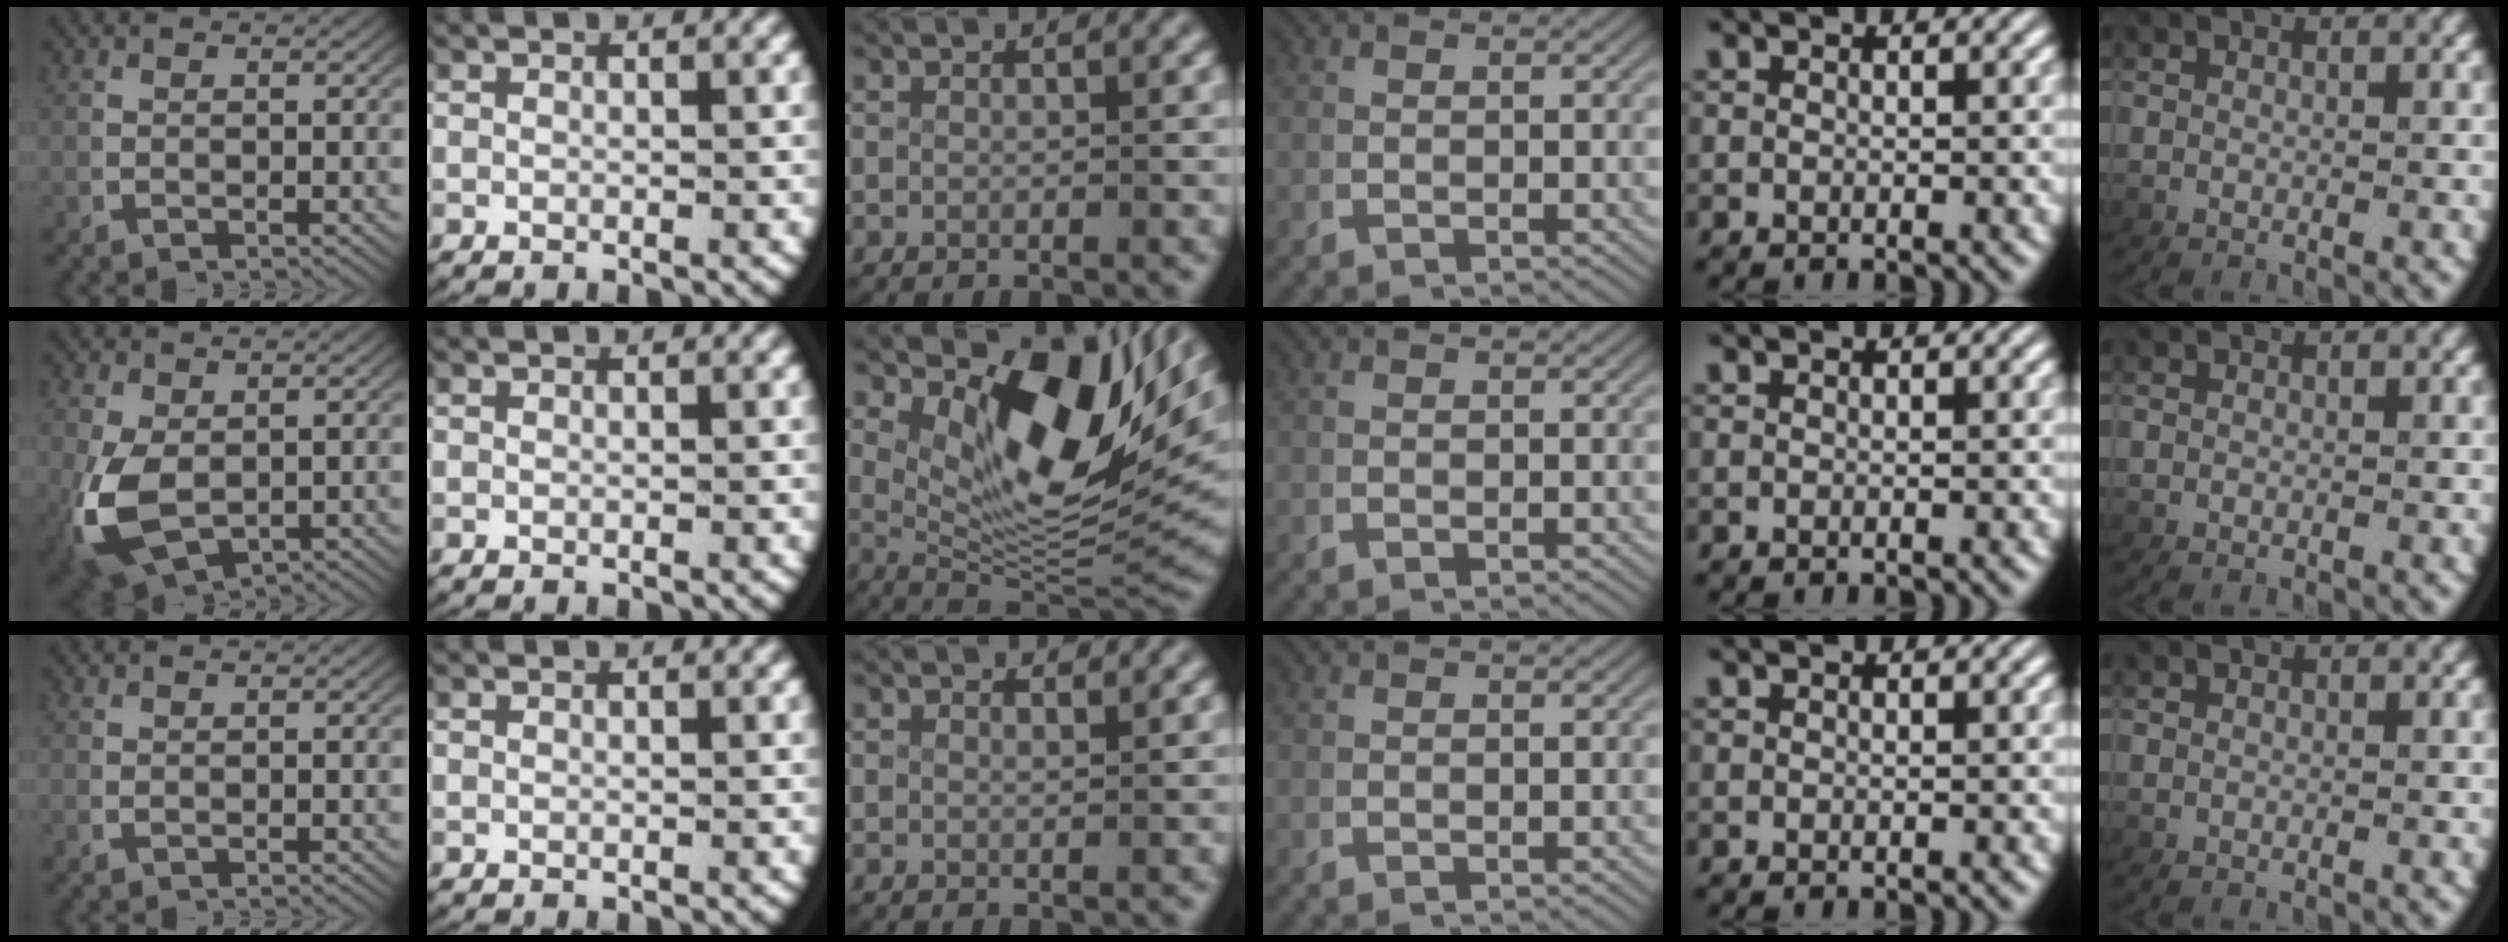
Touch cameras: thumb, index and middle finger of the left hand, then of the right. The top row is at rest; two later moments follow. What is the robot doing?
{"motion": "lift_and_place", "object": "fork"}